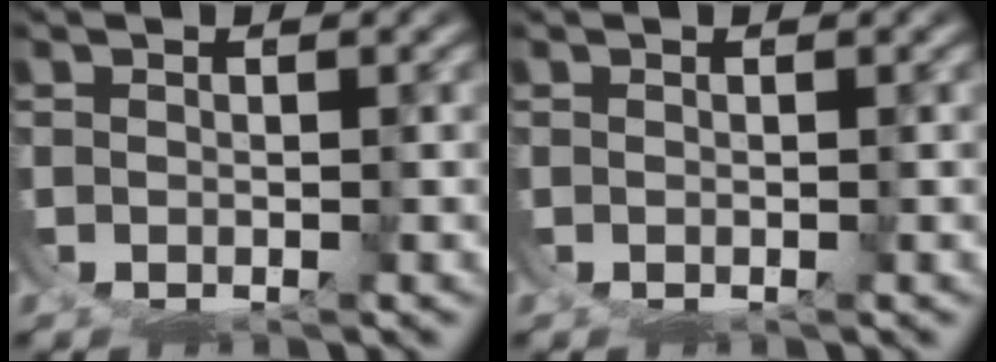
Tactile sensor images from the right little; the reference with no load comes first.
{"total": 0.0}